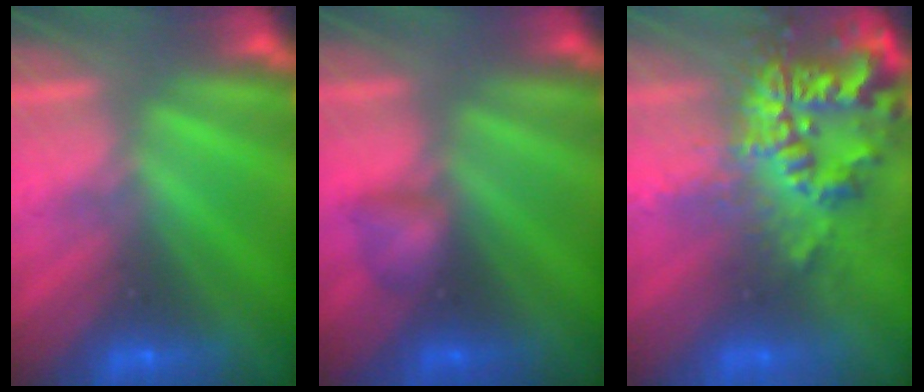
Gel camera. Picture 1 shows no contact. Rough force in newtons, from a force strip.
{"total": 1.9}
{"total": 6.3}